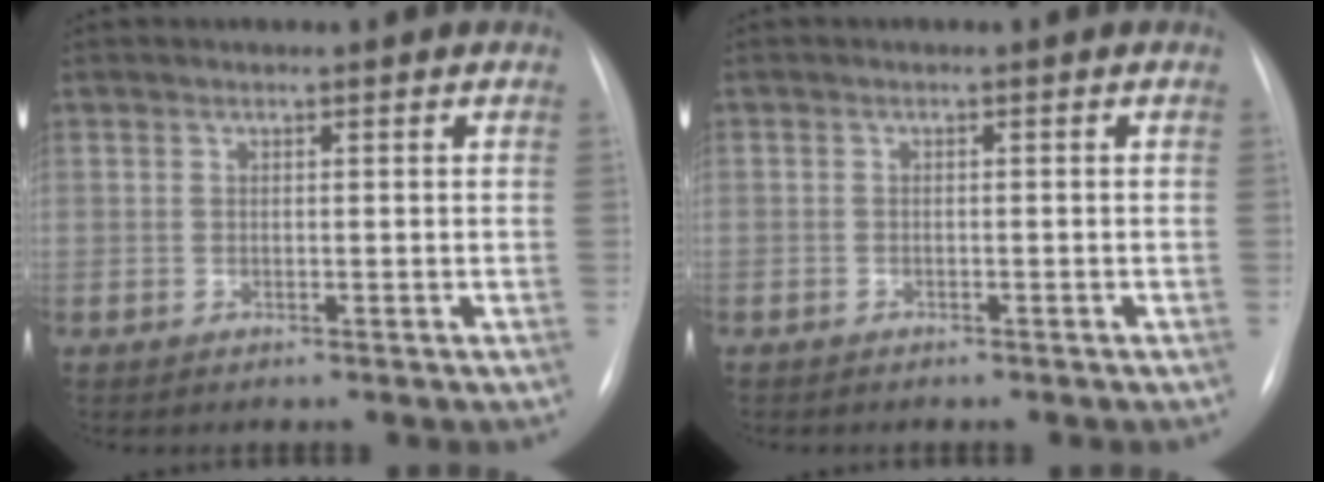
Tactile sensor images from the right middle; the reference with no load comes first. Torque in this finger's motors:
{"motor_torque": [-0.15, -0.45, -0.68, -0.21]}